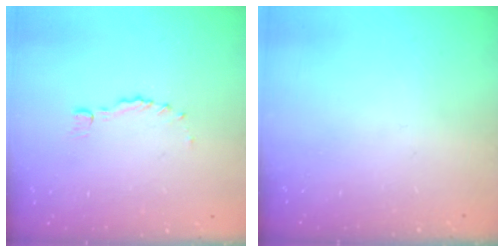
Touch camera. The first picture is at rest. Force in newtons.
{"total": 0.0}